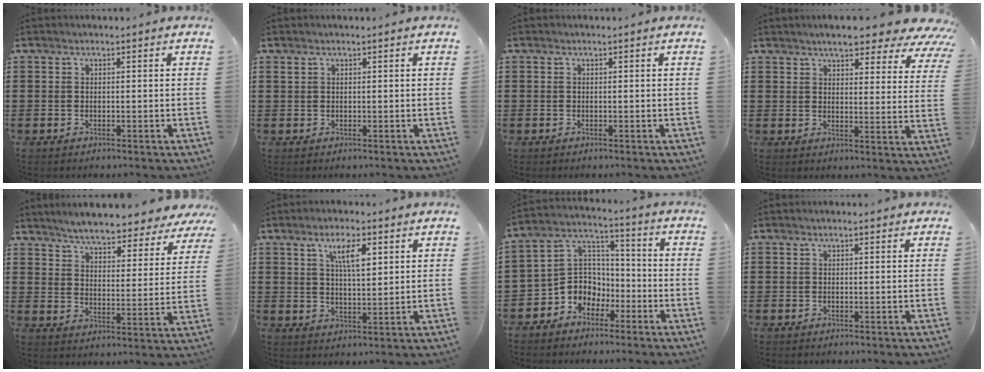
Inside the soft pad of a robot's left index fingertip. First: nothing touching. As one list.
[{"total": 0.6, "force": [0.4, 0.4, 0.2], "torque": [-0.007, 0.003, 0.008]}, {"total": 0.0}, {"total": 6.5, "force": [5.5, 1.0, 3.4], "torque": [-0.068, -0.026, 0.093]}, {"total": 5.4, "force": [5.2, 0.0, 1.3], "torque": [-0.051, -0.038, 0.088]}, {"total": 5.7, "force": [2.9, 1.9, 4.5], "torque": [-0.082, 0.002, 0.046]}, {"total": 6.4, "force": [-3.3, 5.5, 0.4], "torque": [-0.035, 0.007, -0.068]}, {"total": 0.5, "force": [0.3, 0.2, 0.3], "torque": [-0.007, 0.003, 0.006]}]